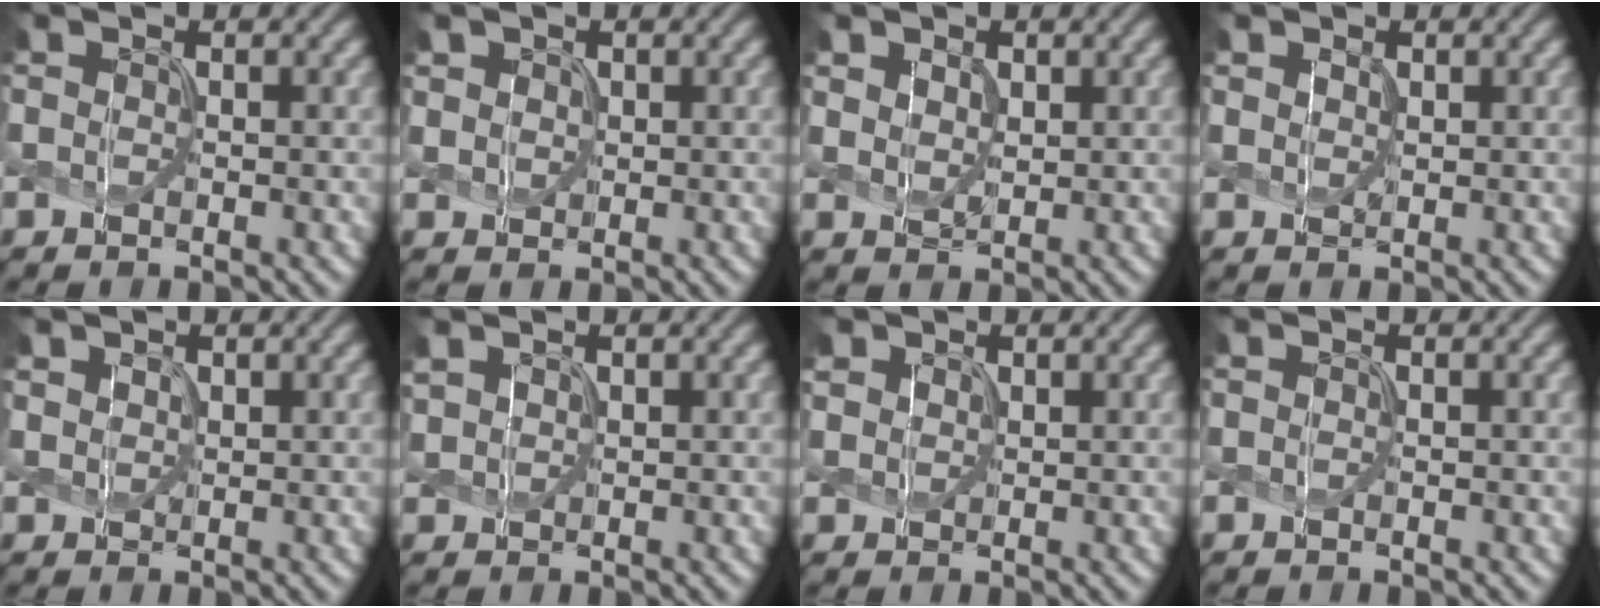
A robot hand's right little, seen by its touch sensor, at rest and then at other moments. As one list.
[{"total": 1.4, "force": [0.6, 1.1, 0.4], "torque": [-0.014, -0.002, 0.016]}, {"total": 1.7, "force": [0.9, 1.2, 0.7], "torque": [-0.022, -0.002, 0.018]}, {"total": 0.9, "force": [0.6, 0.7, 0.3], "torque": [-0.007, -0.003, 0.014]}, {"total": 1.1, "force": [0.7, 0.8, 0.2], "torque": [-0.008, -0.001, 0.016]}, {"total": 1.5, "force": [1.0, 1.0, 0.4], "torque": [-0.018, 0.002, 0.025]}, {"total": 1.8, "force": [1.1, 1.4, 0.5], "torque": [-0.020, 0.000, 0.026]}, {"total": 0.0}]